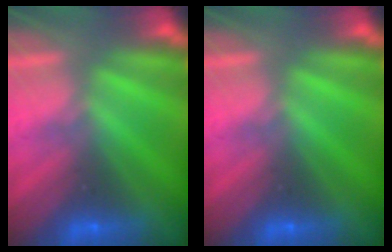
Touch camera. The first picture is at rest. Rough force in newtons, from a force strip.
{"total": 0.0}